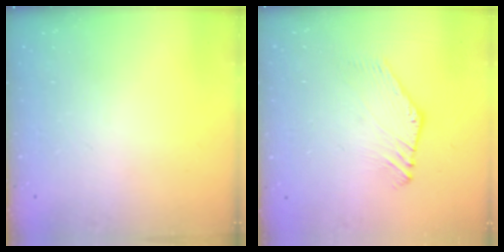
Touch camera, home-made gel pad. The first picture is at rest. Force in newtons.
{"total": 1.0, "press": 1.0, "slide": 0.0}